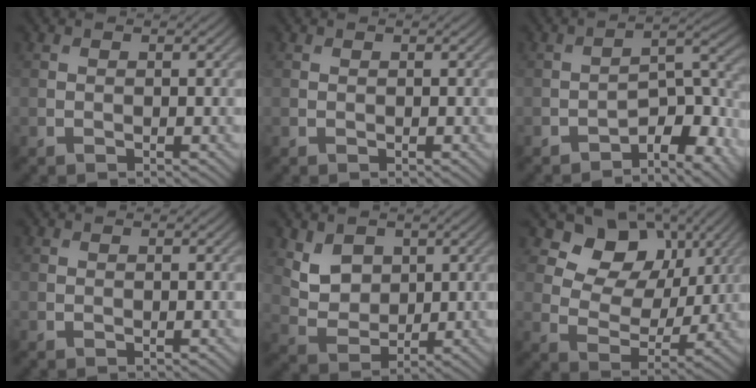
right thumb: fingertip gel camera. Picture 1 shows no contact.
{"total": 0.0}
{"total": 6.8, "force": [-4.4, 2.1, 4.7], "torque": [-0.062, 0.013, -0.081]}
{"total": 0.0}
{"total": 5.0, "force": [2.3, 3.7, 2.4], "torque": [-0.068, -0.018, 0.046]}
{"total": 10.1, "force": [5.1, 7.1, 5.2], "torque": [-0.088, -0.004, 0.078]}